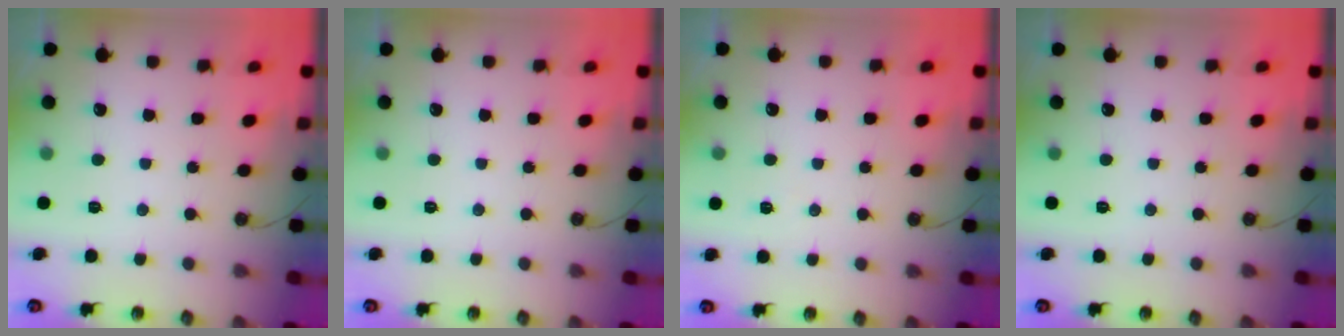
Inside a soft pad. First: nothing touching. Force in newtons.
{"total": 0.0}
{"total": 5.5, "press": 3.6, "slide": 4.1}
{"total": 0.0}